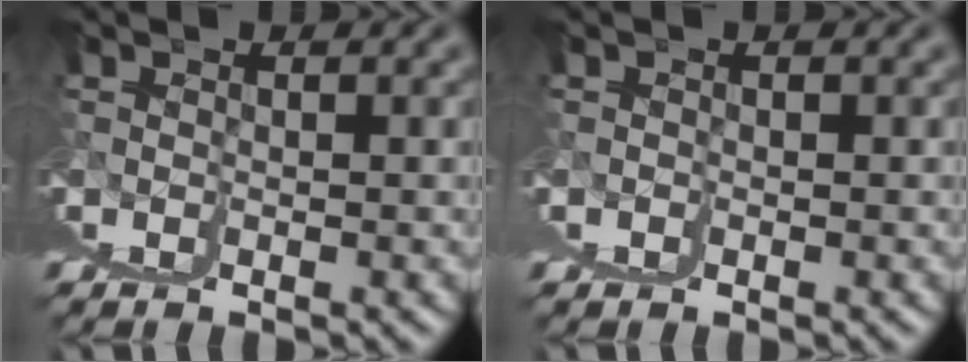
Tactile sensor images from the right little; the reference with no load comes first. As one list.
[{"total": 1.3, "force": [0.6, -0.9, -0.7], "torque": [0.014, 0.001, 0.010]}]